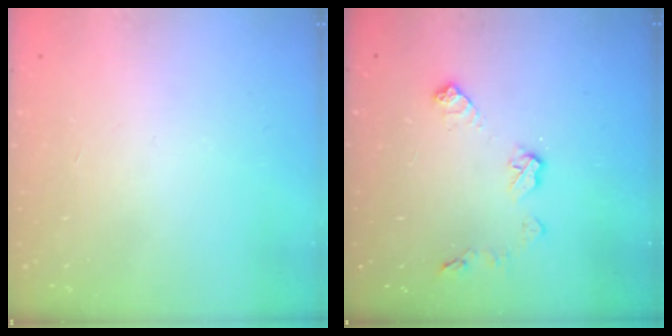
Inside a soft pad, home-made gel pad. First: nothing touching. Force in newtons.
{"total": 8.4, "press": 8.4, "slide": 0.3}